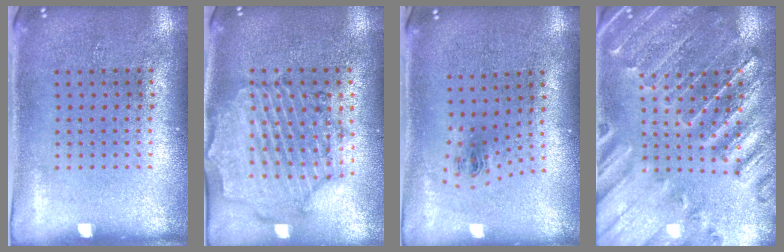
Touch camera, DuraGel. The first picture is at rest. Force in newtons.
{"total": 1.6, "press": 1.6, "slide": 0.4}
{"total": 1.0, "press": 0.4, "slide": 0.9}
{"total": 1.8, "press": 1.8, "slide": 0.3}